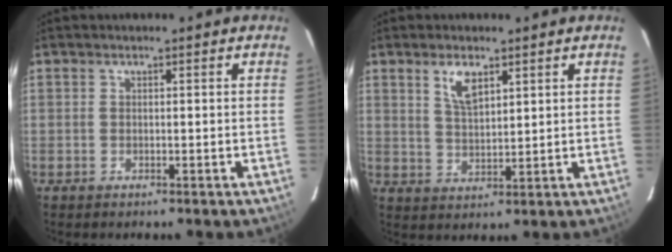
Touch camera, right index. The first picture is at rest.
{"total": 5.3, "force": [3.0, 2.1, 3.8], "torque": [-0.069, 0.002, 0.061]}